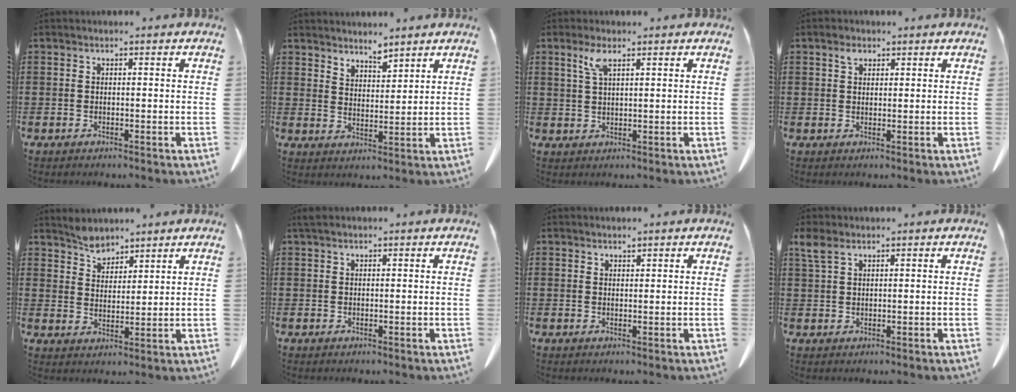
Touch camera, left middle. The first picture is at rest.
{"total": 3.4, "force": [3.3, 0.8, 0.3], "torque": [-0.015, -0.008, 0.063]}
{"total": 3.3, "force": [2.0, 0.8, 2.5], "torque": [-0.057, 0.003, 0.035]}
{"total": 1.6, "force": [0.9, 1.0, 0.9], "torque": [-0.013, -0.001, 0.015]}
{"total": 4.2, "force": [3.8, 1.6, 0.5], "torque": [-0.023, -0.005, 0.074]}
{"total": 0.8, "force": [0.4, 0.3, 0.6], "torque": [-0.014, 0.001, 0.007]}
{"total": 1.0, "force": [0.9, 0.2, 0.2], "torque": [-0.006, -0.002, 0.019]}
{"total": 2.7, "force": [1.6, 1.0, 2.0], "torque": [-0.052, -0.002, 0.029]}